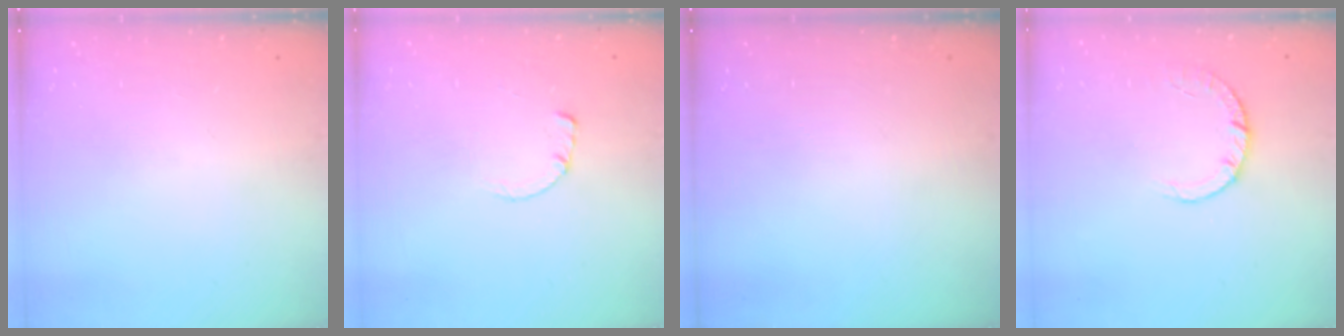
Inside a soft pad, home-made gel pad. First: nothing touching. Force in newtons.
{"total": 0.7, "press": 0.6, "slide": 0.2}
{"total": 0.0}
{"total": 2.8, "press": 2.8, "slide": 0.4}